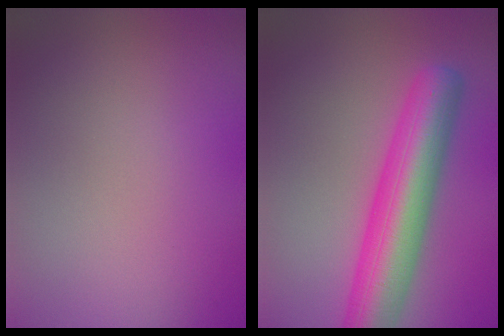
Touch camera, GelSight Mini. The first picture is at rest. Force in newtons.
{"total": 8.4, "press": 8.4, "slide": 0.2}